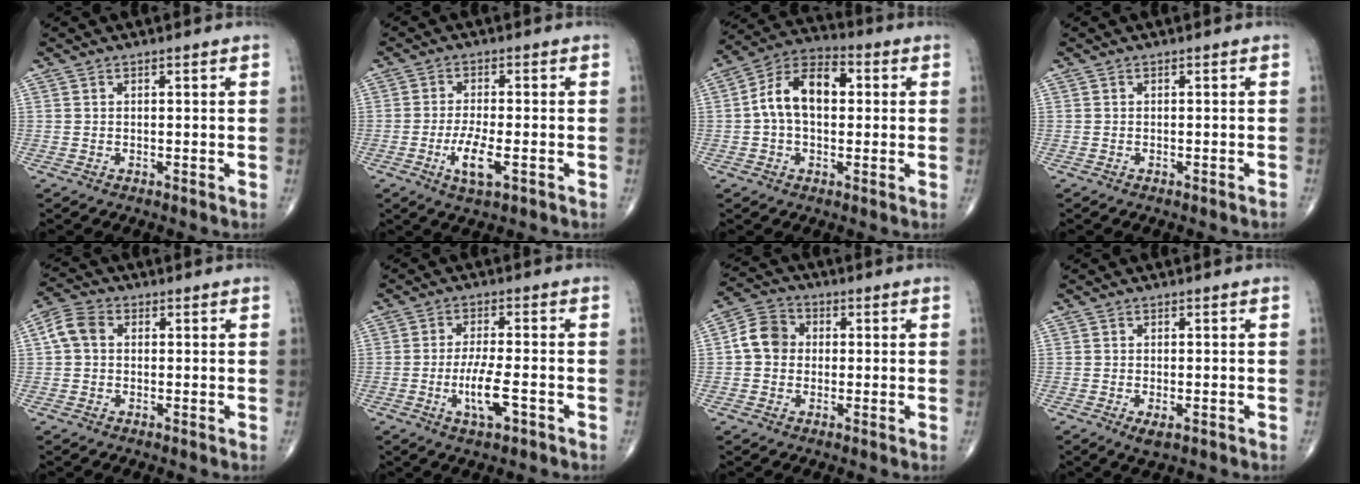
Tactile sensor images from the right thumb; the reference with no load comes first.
{"total": 6.2, "force": [-2.2, 1.8, 5.5], "torque": [-0.109, -0.001, -0.037]}
{"total": 12.0, "force": [1.1, 7.5, 9.3], "torque": [-0.155, 0.033, 0.009]}
{"total": 0.9, "force": [-0.7, 0.0, 0.5], "torque": [-0.013, 0.006, -0.005]}
{"total": 5.0, "force": [0.6, 3.8, 3.2], "torque": [-0.066, 0.017, 0.007]}
{"total": 6.8, "force": [-2.3, 1.8, 6.1], "torque": [-0.121, 0.003, -0.041]}
{"total": 6.8, "force": [0.2, 5.8, 3.5], "torque": [-0.051, 0.019, -0.009]}
{"total": 2.3, "force": [-1.0, 0.9, 1.9], "torque": [-0.034, -0.005, -0.014]}